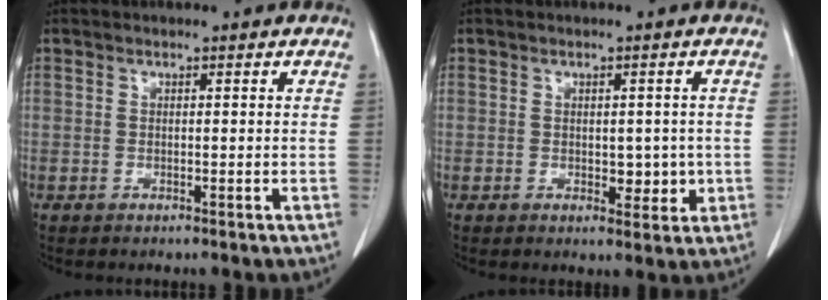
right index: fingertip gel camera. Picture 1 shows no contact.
{"total": 3.5, "force": [-0.3, 2.1, 2.7], "torque": [-0.029, -0.002, 0.004]}